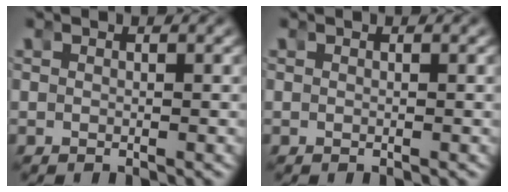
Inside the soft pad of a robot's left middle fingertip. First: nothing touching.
{"total": 0.0}